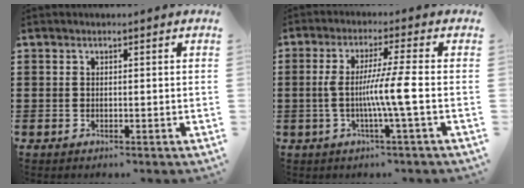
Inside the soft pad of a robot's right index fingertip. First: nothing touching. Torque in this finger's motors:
{"motor_torque": [1.50, -0.63, 0.60, 0.21]}